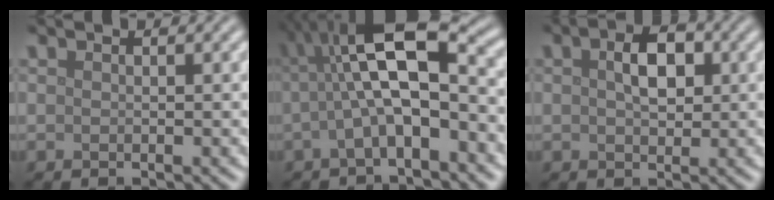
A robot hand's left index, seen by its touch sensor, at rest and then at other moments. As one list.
[{"total": 8.4, "force": [0.3, 2.7, 8.0], "torque": [-0.132, 0.024, -0.007]}, {"total": 3.6, "force": [0.7, 2.1, 2.8], "torque": [-0.050, 0.007, 0.008]}]